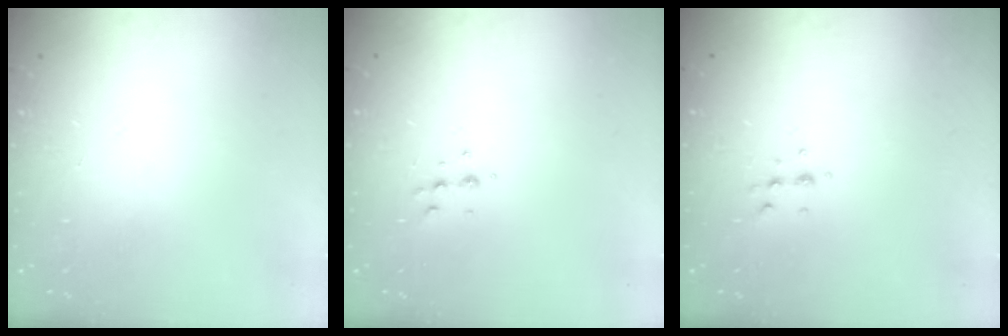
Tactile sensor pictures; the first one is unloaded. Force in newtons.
{"total": 4.7, "press": 4.6, "slide": 0.9}
{"total": 3.9, "press": 3.8, "slide": 1.2}